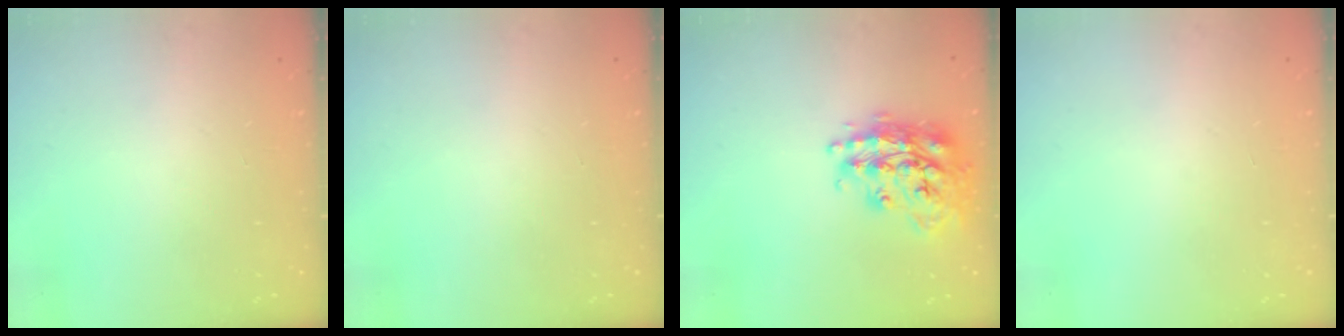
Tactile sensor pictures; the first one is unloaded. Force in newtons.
{"total": 0.0}
{"total": 20.1, "press": 20.1, "slide": 1.4}
{"total": 0.0}